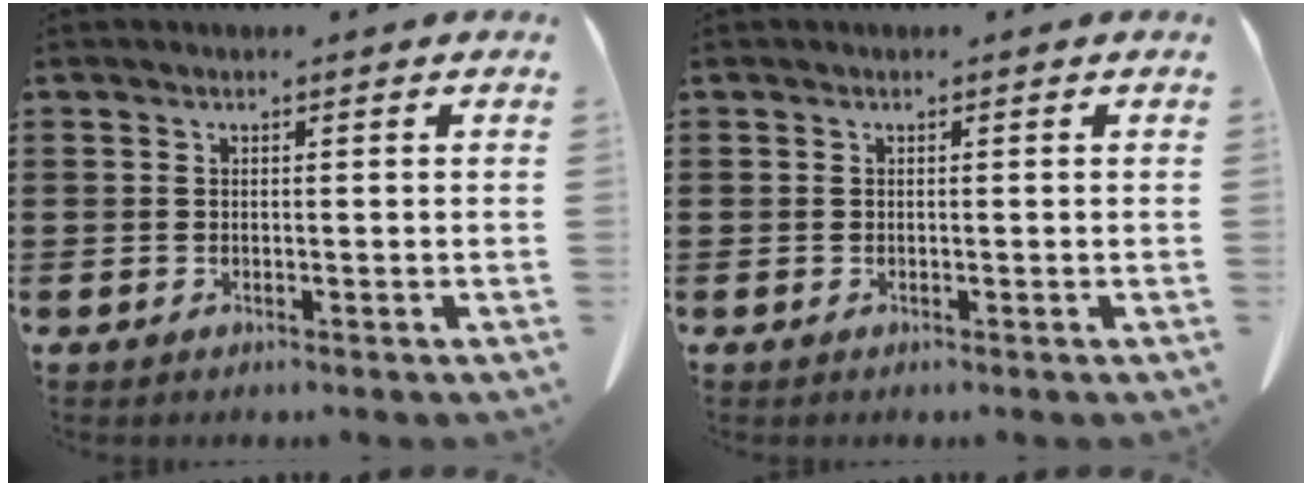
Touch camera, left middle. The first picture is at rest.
{"total": 0.0}